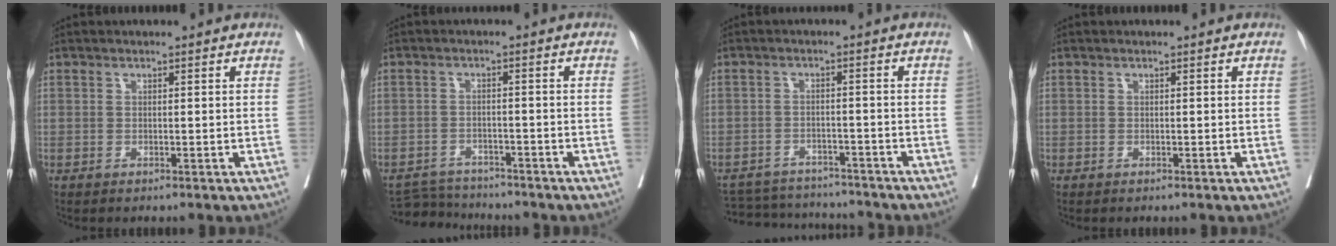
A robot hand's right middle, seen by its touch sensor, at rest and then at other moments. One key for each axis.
{"total": 5.4, "fx": -5.3, "fy": 0.6, "fz": -0.3, "tx": 0.004, "ty": -0.004, "tz": -0.092}
{"total": 11.3, "fx": -10.8, "fy": 2.5, "fz": 2.2, "tx": -0.043, "ty": 0.009, "tz": -0.151}
{"total": 0.0}